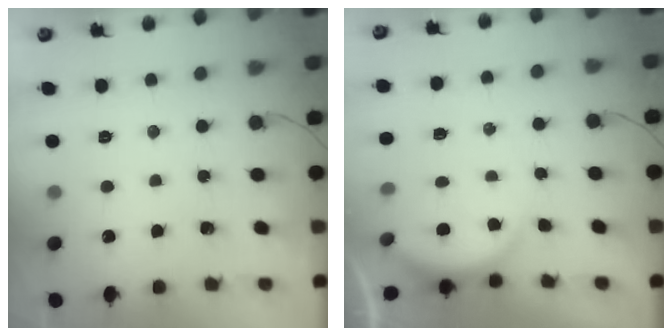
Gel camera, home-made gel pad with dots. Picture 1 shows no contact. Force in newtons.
{"total": 2.9, "press": 2.2, "slide": 1.8}